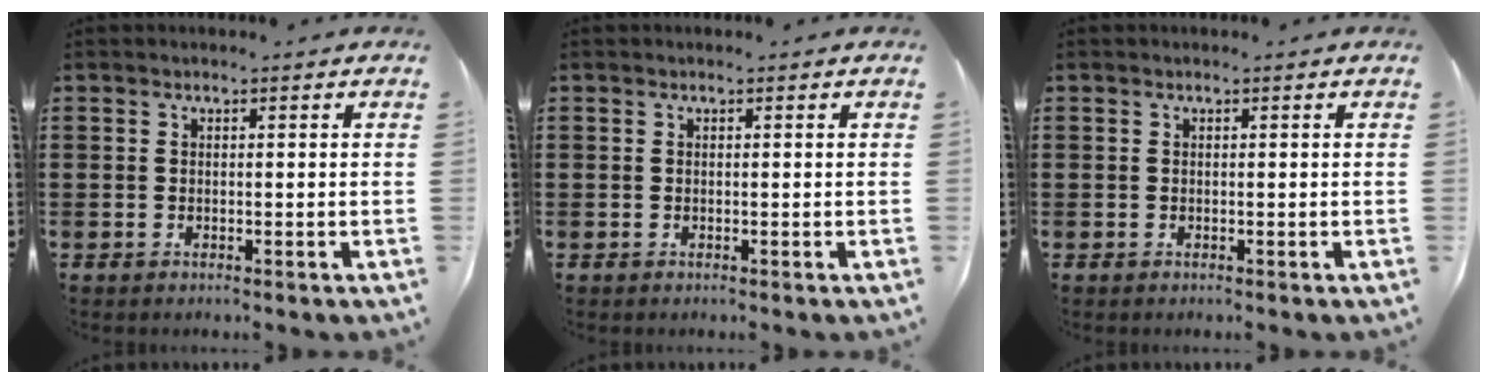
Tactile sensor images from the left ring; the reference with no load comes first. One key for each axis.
{"total": 0.0}
{"total": 0.0}